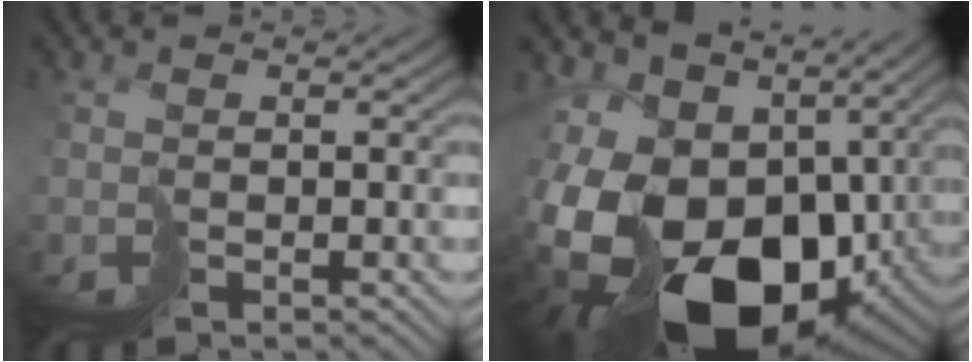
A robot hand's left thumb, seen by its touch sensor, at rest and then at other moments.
{"total": 19.0, "force": [-4.8, 12.6, 13.5], "torque": [-0.265, -0.028, -0.067]}